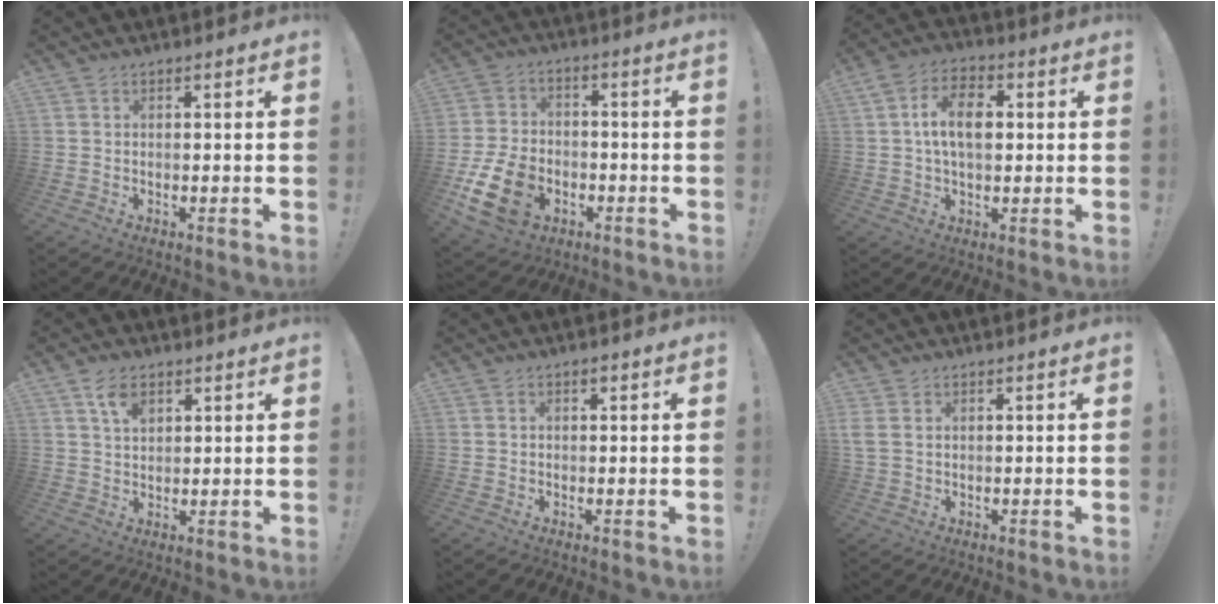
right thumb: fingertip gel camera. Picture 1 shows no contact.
{"total": 14.8, "force": [-6.0, 10.3, 8.8], "torque": [-0.158, 0.040, -0.104]}
{"total": 11.2, "force": [1.1, 6.7, 8.9], "torque": [-0.160, 0.010, 0.021]}
{"total": 5.8, "force": [3.4, 3.1, 3.6], "torque": [-0.063, -0.011, 0.061]}
{"total": 1.0, "force": [0.6, 0.6, 0.4], "torque": [0.000, -0.002, 0.010]}
{"total": 2.8, "force": [1.2, 1.8, 1.7], "torque": [-0.048, 0.000, 0.024]}